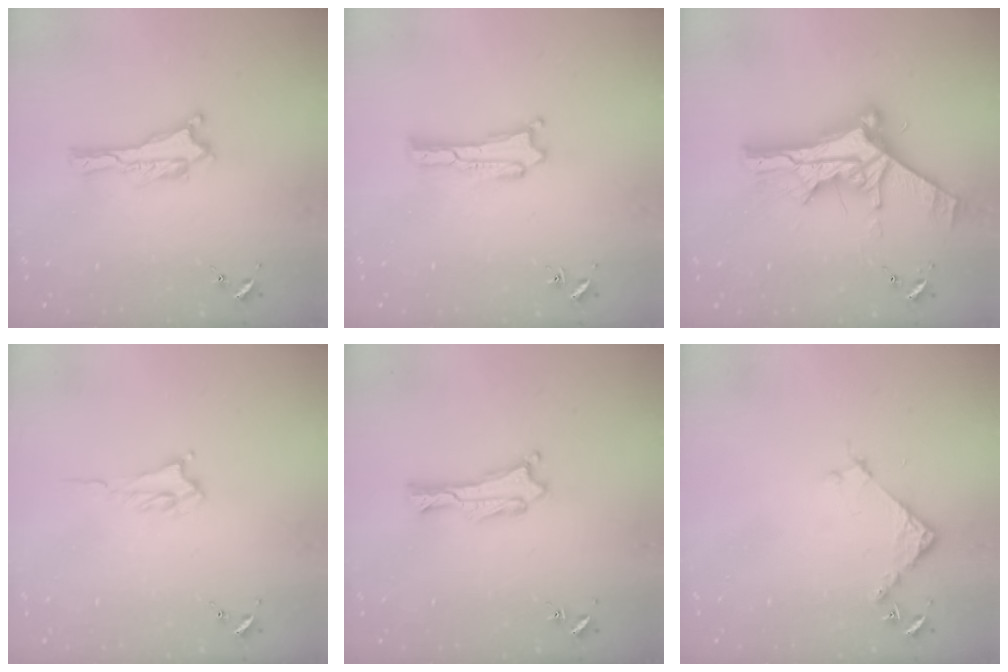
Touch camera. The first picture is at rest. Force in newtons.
{"total": 0.0}
{"total": 11.4, "press": 11.4, "slide": 1.1}
{"total": 1.6, "press": 1.5, "slide": 0.4}
{"total": 0.8, "press": 0.7, "slide": 0.2}
{"total": 3.9, "press": 3.8, "slide": 0.3}